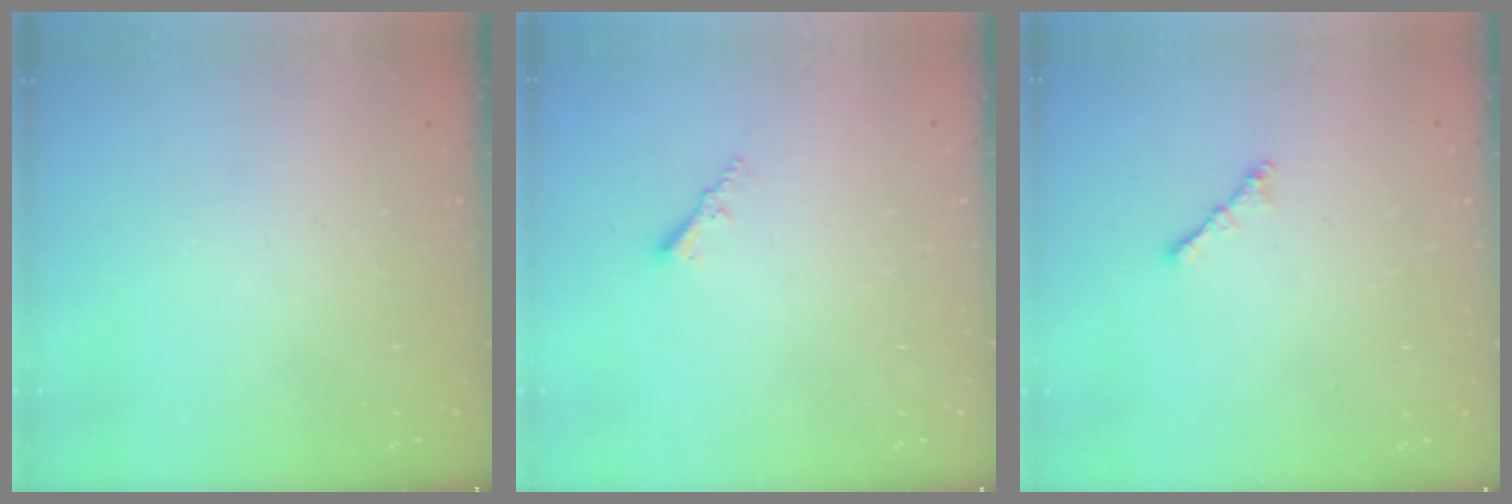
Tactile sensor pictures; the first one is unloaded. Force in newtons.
{"total": 2.0, "press": 2.0, "slide": 0.3}
{"total": 2.1, "press": 2.0, "slide": 0.6}